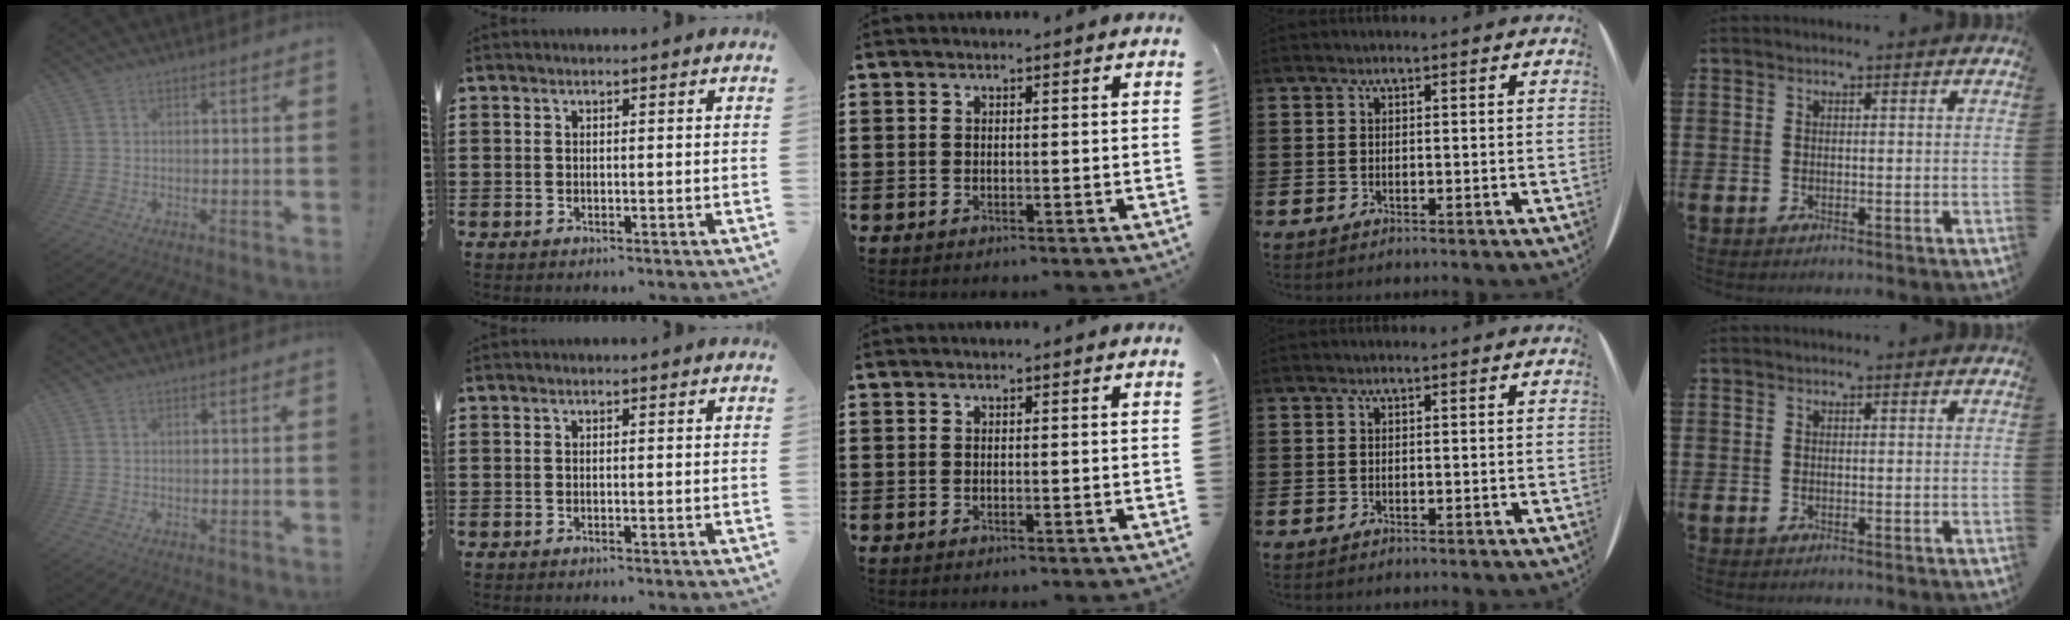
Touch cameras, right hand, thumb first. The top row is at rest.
{}